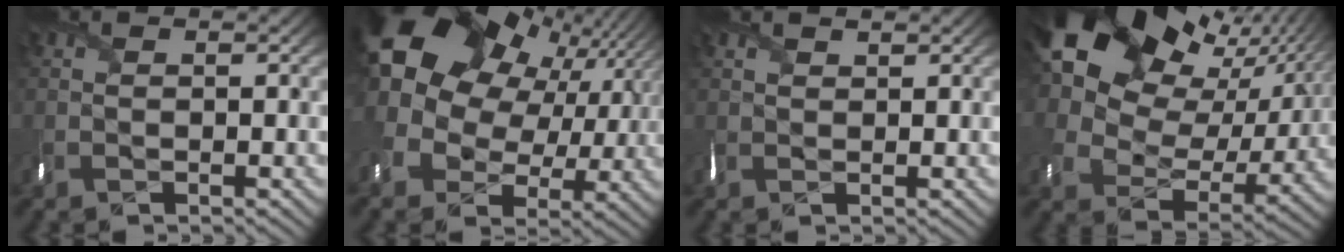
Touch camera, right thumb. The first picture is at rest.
{"total": 21.3, "force": [6.2, 15.1, 13.7], "torque": [-0.287, 0.022, 0.109]}
{"total": 1.3, "force": [1.1, 0.4, 0.7], "torque": [-0.021, 0.005, 0.024]}
{"total": 19.4, "force": [8.7, 12.4, 12.1], "torque": [-0.226, 0.029, 0.153]}